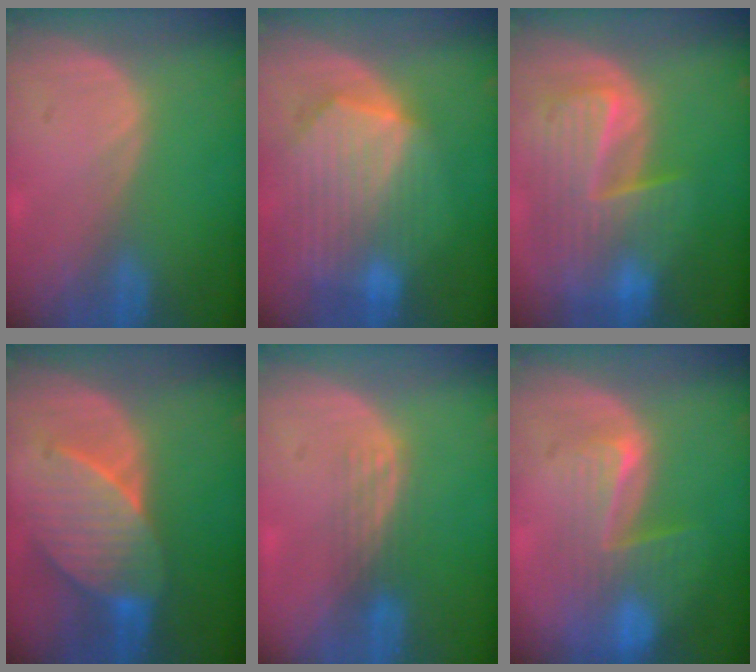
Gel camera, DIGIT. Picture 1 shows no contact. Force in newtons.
{"total": 10.3, "press": 9.0, "slide": 5.2}
{"total": 10.1, "press": 8.8, "slide": 5.0}
{"total": 7.7, "press": 7.7, "slide": 0.4}
{"total": 3.1, "press": 2.8, "slide": 1.4}
{"total": 8.0, "press": 7.1, "slide": 3.7}